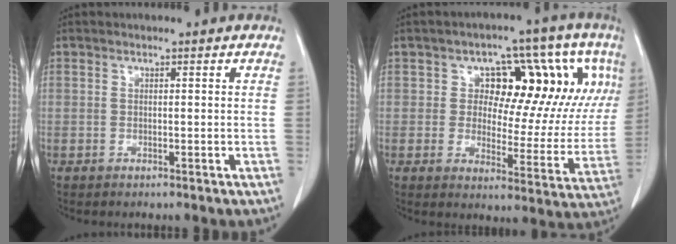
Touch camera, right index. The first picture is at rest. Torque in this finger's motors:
{"motor_torque": [0.36, 0.27, 0.21, 0.04]}